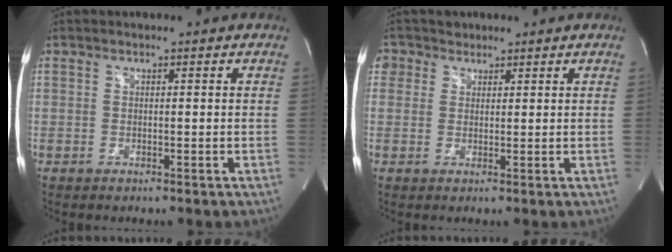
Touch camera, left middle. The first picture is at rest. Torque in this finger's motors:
{"motor_torque": [0.07, -0.04, -0.07, 0.01]}